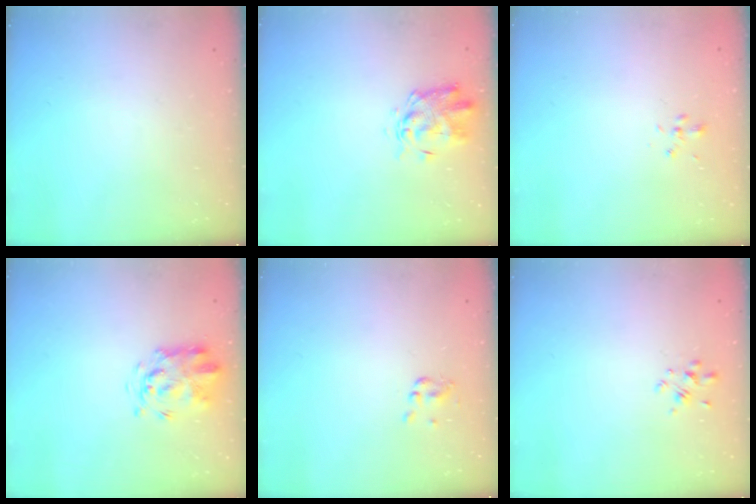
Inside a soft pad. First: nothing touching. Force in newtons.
{"total": 3.8, "press": 3.6, "slide": 1.2}
{"total": 1.8, "press": 1.6, "slide": 0.8}
{"total": 3.5, "press": 3.4, "slide": 0.9}
{"total": 1.8, "press": 1.7, "slide": 0.7}
{"total": 2.1, "press": 2.0, "slide": 0.9}